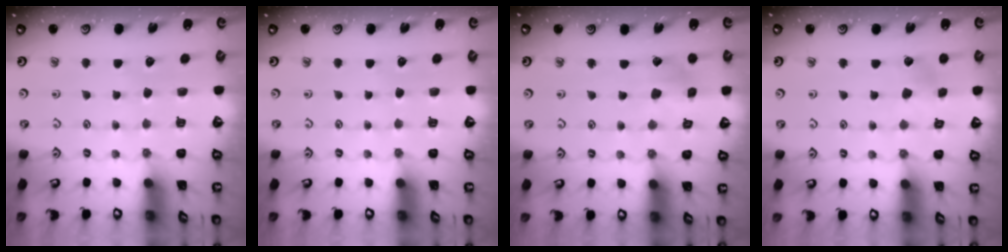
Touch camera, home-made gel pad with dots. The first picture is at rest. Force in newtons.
{"total": 0.0}
{"total": 3.7, "press": 3.7, "slide": 0.5}
{"total": 3.1, "press": 3.0, "slide": 0.5}